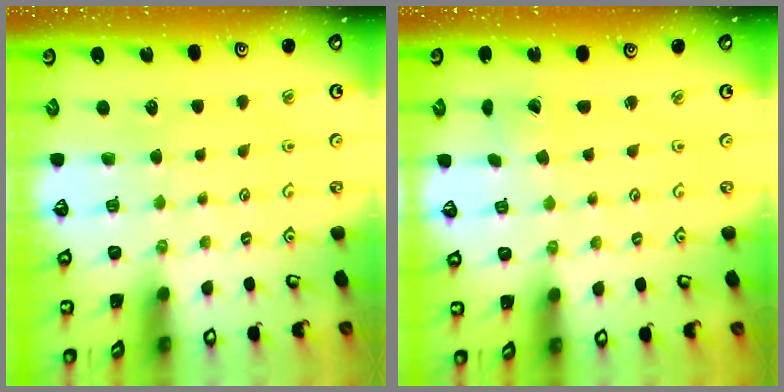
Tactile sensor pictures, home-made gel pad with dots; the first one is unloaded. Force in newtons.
{"total": 0.0}